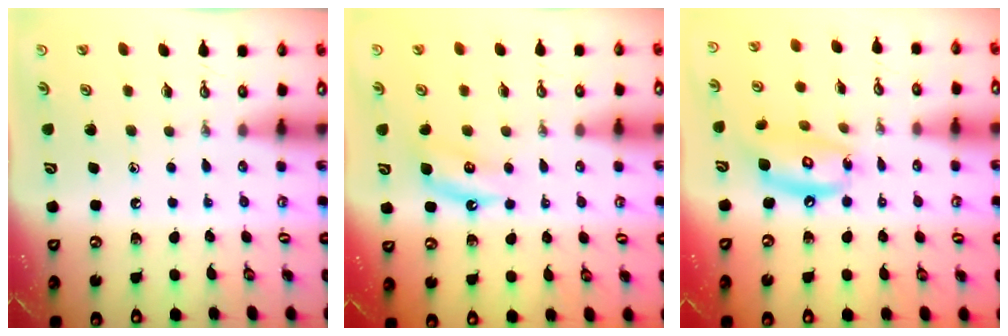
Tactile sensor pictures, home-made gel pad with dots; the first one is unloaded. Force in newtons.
{"total": 5.0, "press": 4.9, "slide": 1.0}
{"total": 13.5, "press": 13.5, "slide": 1.3}